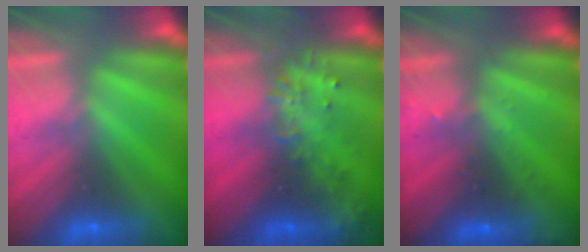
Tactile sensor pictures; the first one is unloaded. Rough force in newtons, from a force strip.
{"total": 2.9}
{"total": 3.0}